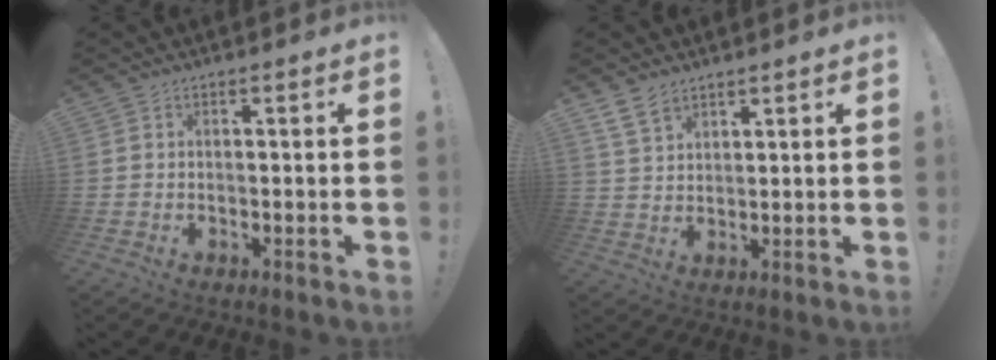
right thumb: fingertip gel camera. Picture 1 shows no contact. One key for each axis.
{"total": 6.2, "fx": 4.5, "fy": 3.3, "fz": 2.5, "tx": -0.055, "ty": -0.013, "tz": 0.089}